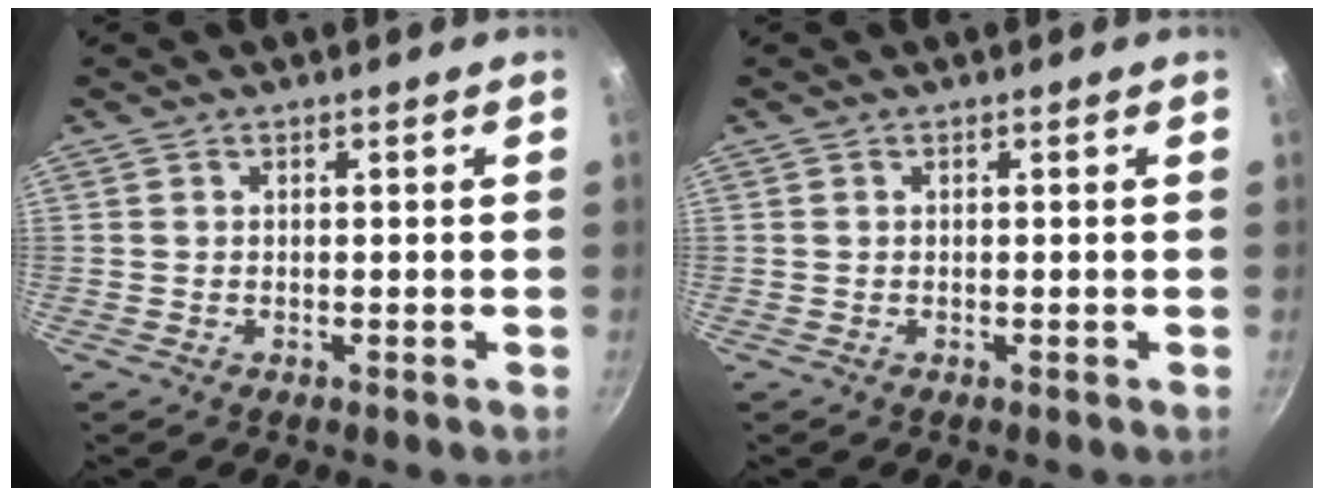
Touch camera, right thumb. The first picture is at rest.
{"total": 0.0}